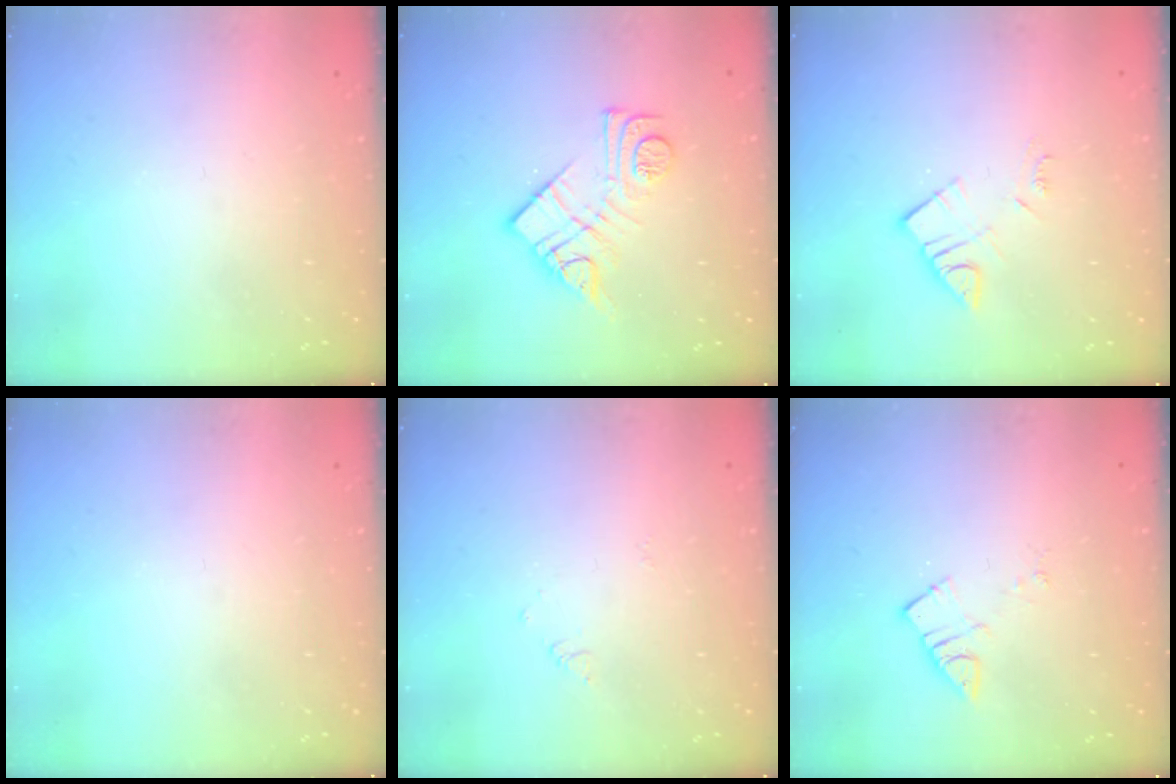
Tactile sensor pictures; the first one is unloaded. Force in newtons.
{"total": 12.8, "press": 12.8, "slide": 0.8}
{"total": 6.4, "press": 6.4, "slide": 0.4}
{"total": 0.0}
{"total": 2.7, "press": 2.7, "slide": 0.4}
{"total": 4.5, "press": 4.5, "slide": 0.4}